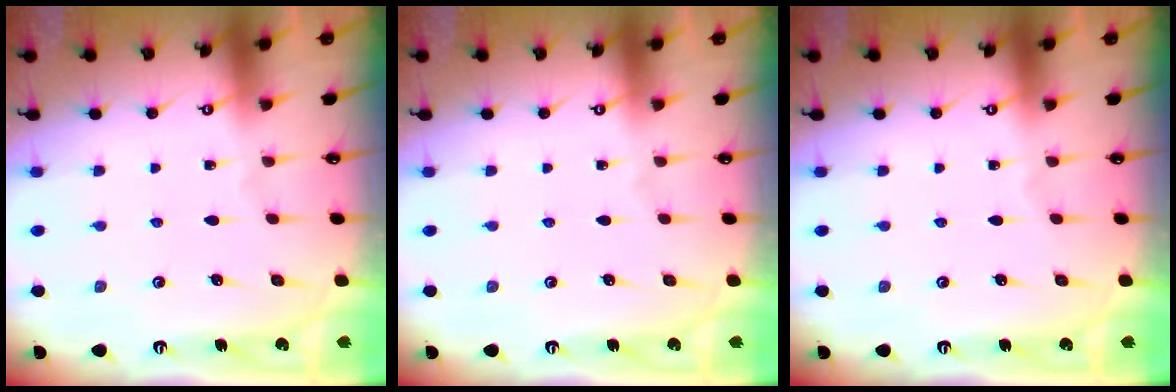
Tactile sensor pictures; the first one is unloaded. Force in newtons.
{"total": 0.0}
{"total": 0.0}